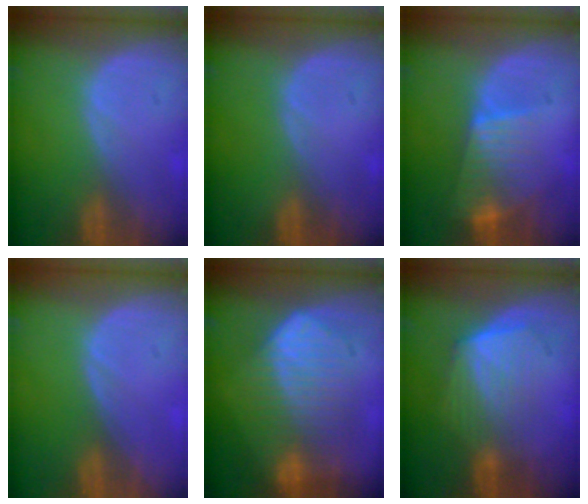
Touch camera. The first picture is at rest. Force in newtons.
{"total": 0.0}
{"total": 7.8, "press": 6.7, "slide": 4.1}
{"total": 0.0}
{"total": 10.5, "press": 10.4, "slide": 0.5}
{"total": 7.2, "press": 6.5, "slide": 3.0}